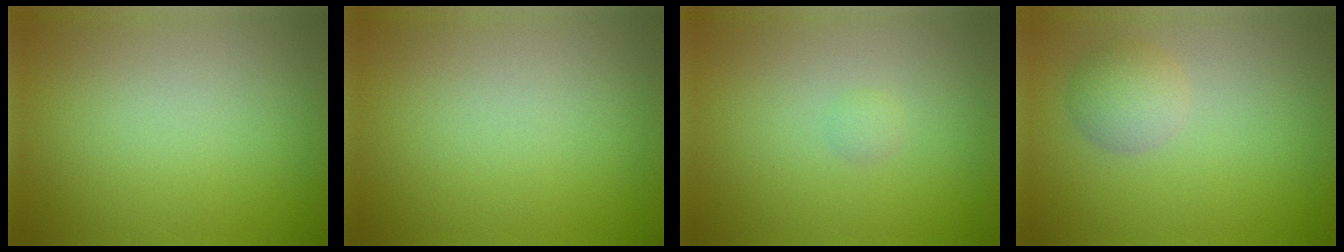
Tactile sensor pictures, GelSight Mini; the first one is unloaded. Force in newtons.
{"total": 0.0}
{"total": 0.6, "press": 0.6, "slide": 0.0}
{"total": 1.9, "press": 1.9, "slide": 0.1}